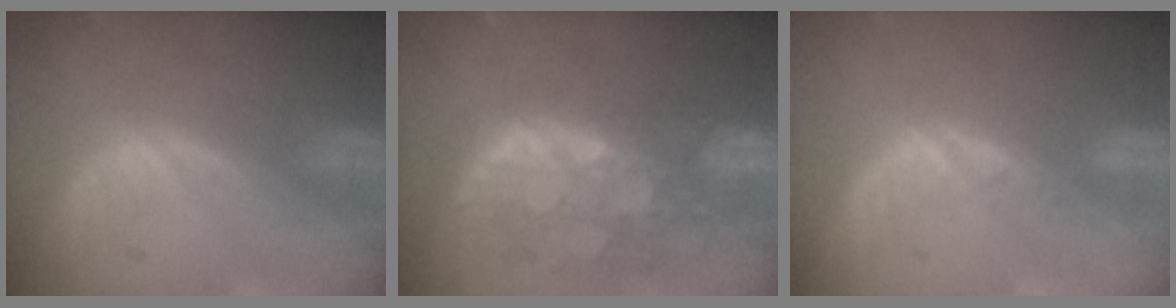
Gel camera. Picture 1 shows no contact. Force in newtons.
{"total": 10.9, "press": 9.5, "slide": 5.2}
{"total": 1.3, "press": 1.0, "slide": 0.8}